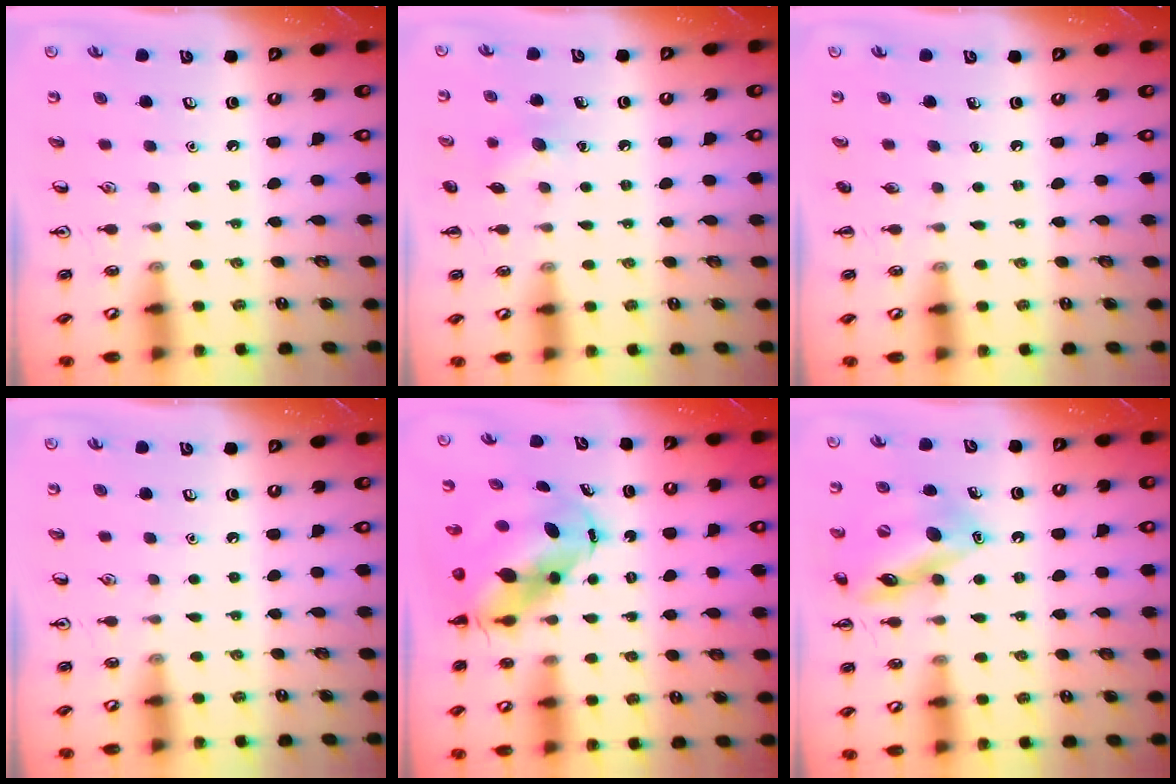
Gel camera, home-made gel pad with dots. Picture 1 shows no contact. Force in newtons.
{"total": 7.1, "press": 6.9, "slide": 1.9}
{"total": 0.0}
{"total": 0.0}
{"total": 8.8, "press": 8.5, "slide": 2.1}
{"total": 15.5, "press": 15.3, "slide": 2.9}